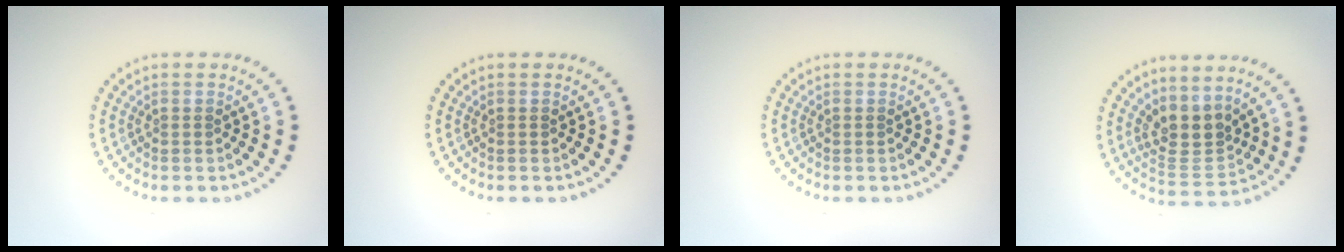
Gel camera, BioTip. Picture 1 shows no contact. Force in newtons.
{"total": 0.0}
{"total": 0.0}
{"total": 3.4, "press": 2.9, "slide": 1.8}